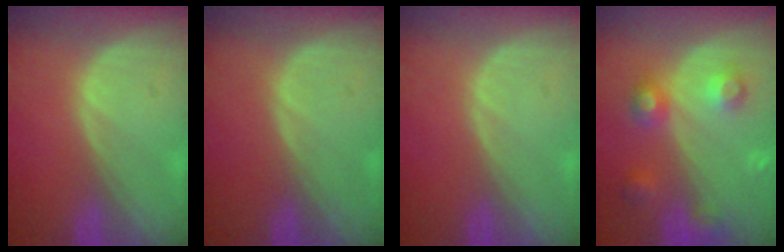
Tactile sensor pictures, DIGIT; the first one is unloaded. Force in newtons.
{"total": 0.0}
{"total": 0.0}
{"total": 5.6, "press": 5.6, "slide": 0.4}